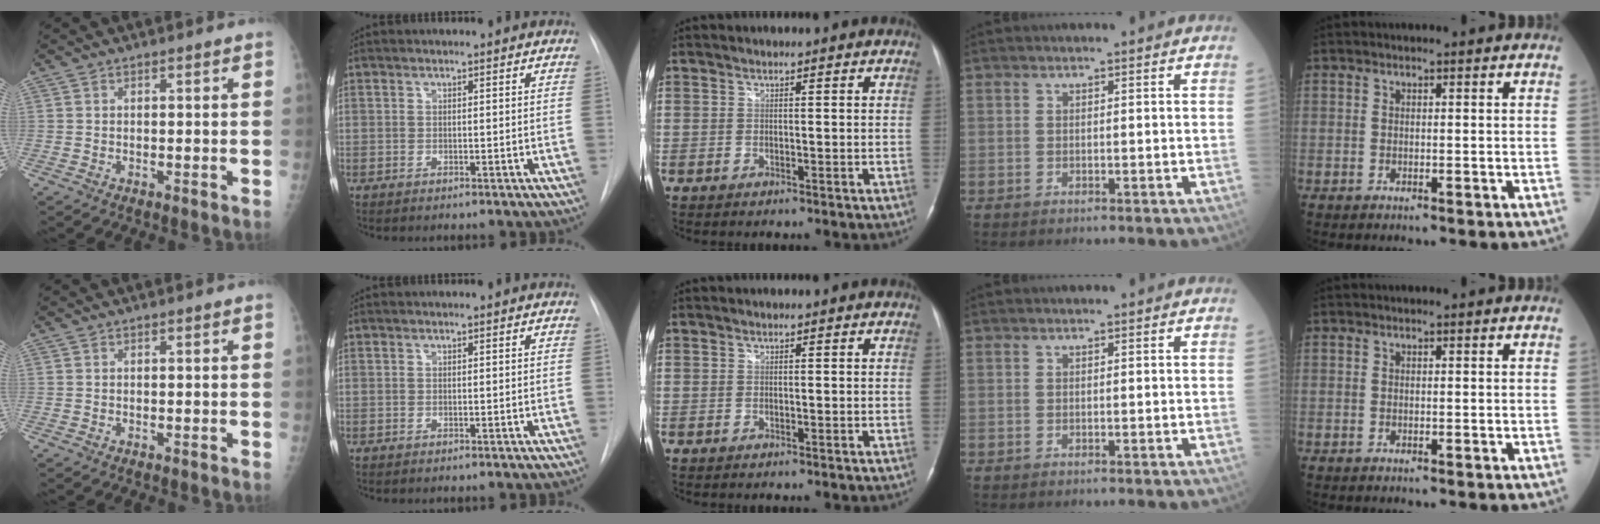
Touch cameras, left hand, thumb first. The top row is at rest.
{}